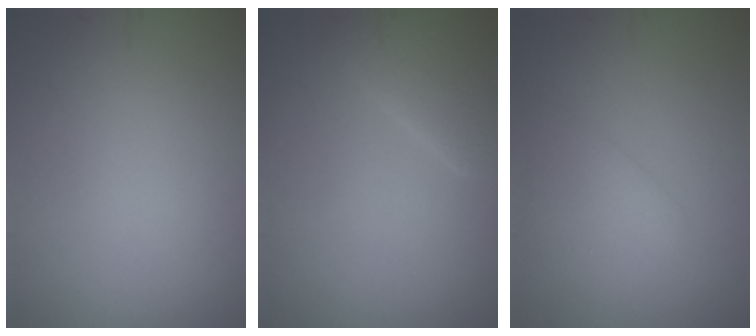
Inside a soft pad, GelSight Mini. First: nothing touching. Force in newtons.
{"total": 2.5, "press": 2.5, "slide": 0.1}
{"total": 2.5, "press": 2.4, "slide": 0.2}